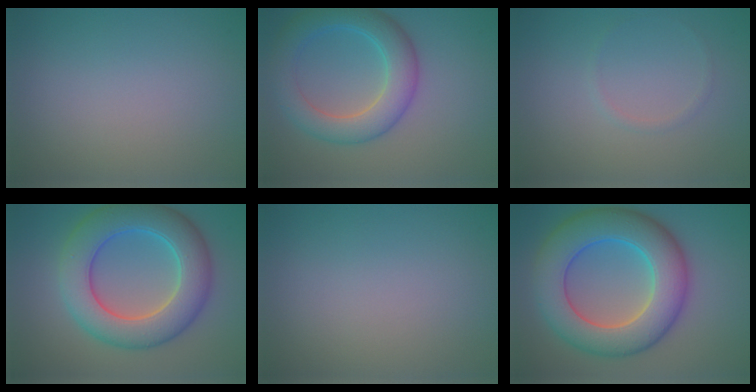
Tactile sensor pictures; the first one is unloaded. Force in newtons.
{"total": 6.0, "press": 6.0, "slide": 0.1}
{"total": 0.7, "press": 0.7, "slide": 0.1}
{"total": 9.0, "press": 9.0, "slide": 0.2}
{"total": 0.0}
{"total": 10.6, "press": 10.6, "slide": 0.1}